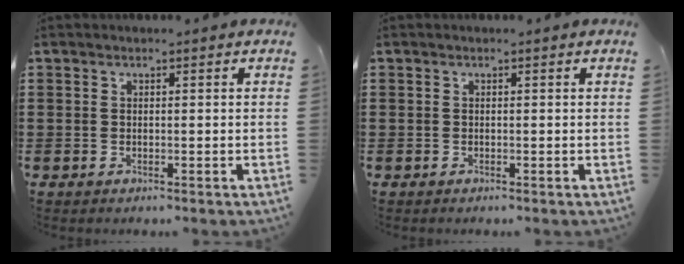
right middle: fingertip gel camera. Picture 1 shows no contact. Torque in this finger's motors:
{"motor_torque": [0.27, -0.51, 0.02, 0.02]}